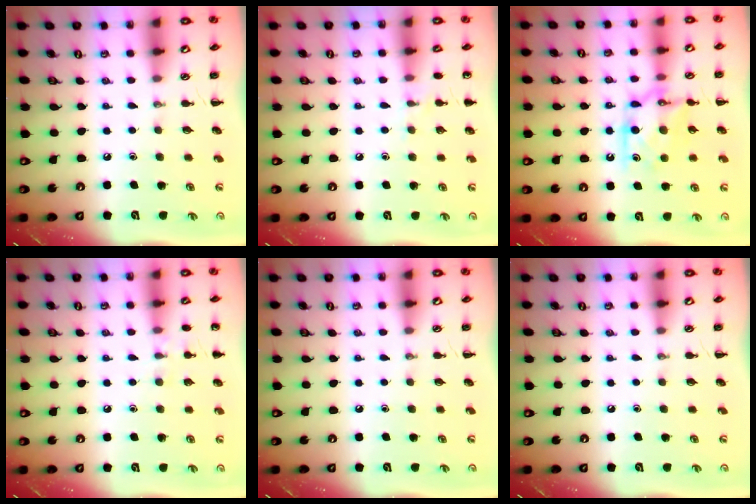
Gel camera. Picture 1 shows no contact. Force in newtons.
{"total": 5.4, "press": 5.2, "slide": 1.7}
{"total": 11.2, "press": 11.1, "slide": 0.4}
{"total": 6.7, "press": 6.5, "slide": 1.6}
{"total": 0.0}
{"total": 0.0}